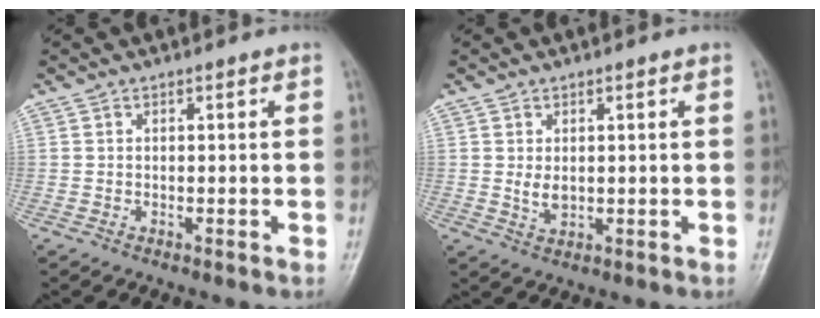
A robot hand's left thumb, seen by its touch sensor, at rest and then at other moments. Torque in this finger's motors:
{"motor_torque": [0.53, 0.56, 0.46, -0.12, 0.00]}